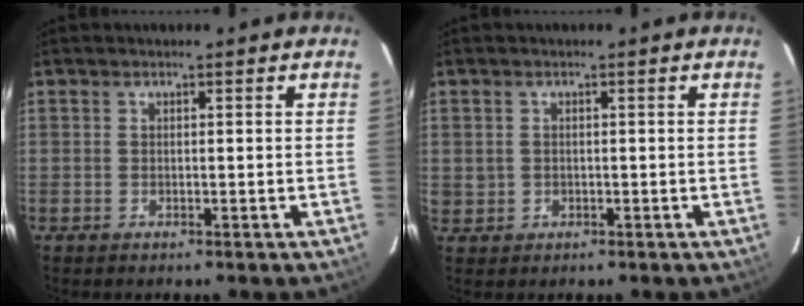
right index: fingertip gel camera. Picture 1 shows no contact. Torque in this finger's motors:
{"motor_torque": [0.13, 0.07, -0.03, 0.00]}